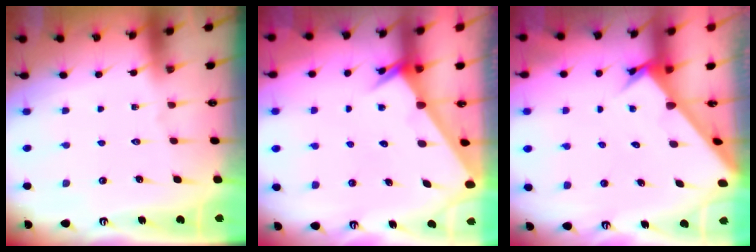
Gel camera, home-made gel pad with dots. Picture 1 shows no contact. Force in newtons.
{"total": 2.4, "press": 2.4, "slide": 0.1}
{"total": 2.7, "press": 2.7, "slide": 0.2}